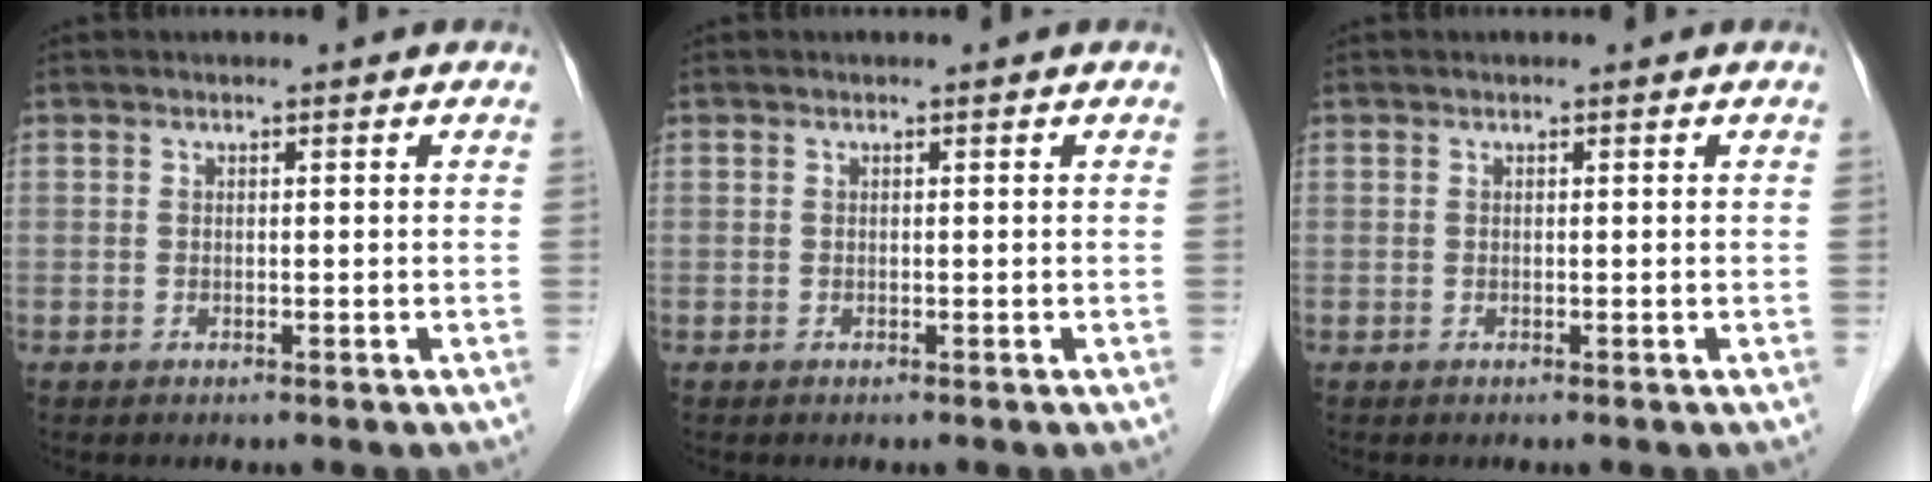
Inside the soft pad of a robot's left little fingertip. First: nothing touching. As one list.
[{"total": 0.0}, {"total": 0.0}]